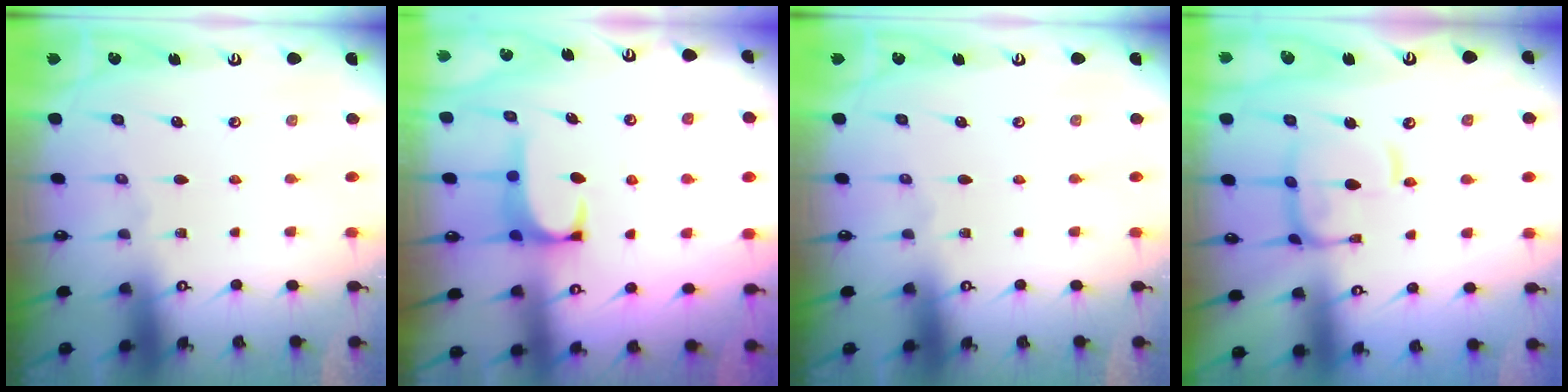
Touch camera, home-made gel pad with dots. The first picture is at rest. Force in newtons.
{"total": 1.3, "press": 1.2, "slide": 0.5}
{"total": 0.0}
{"total": 5.8, "press": 5.7, "slide": 0.8}